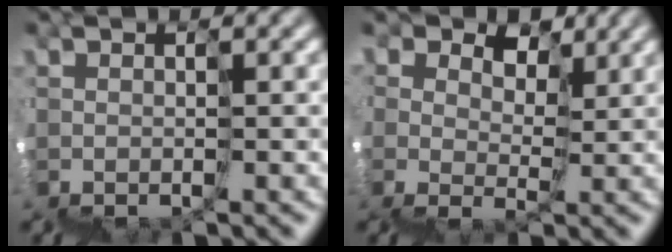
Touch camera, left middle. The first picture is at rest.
{"total": 4.7, "force": [3.1, 3.3, 1.2], "torque": [-0.006, 0.017, 0.065]}